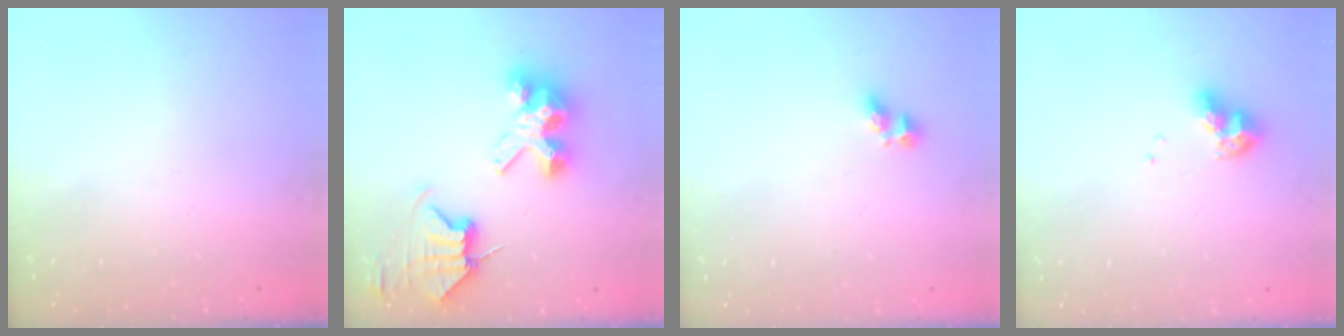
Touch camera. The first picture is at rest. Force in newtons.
{"total": 9.9, "press": 9.9, "slide": 1.1}
{"total": 5.0, "press": 5.0, "slide": 0.4}
{"total": 9.1, "press": 9.1, "slide": 1.1}